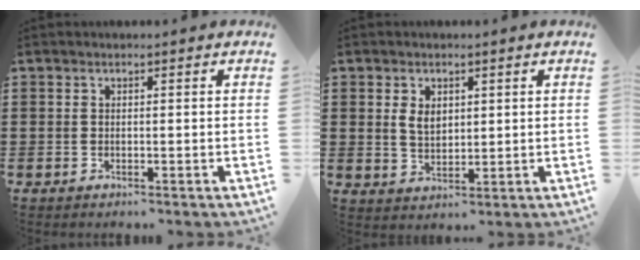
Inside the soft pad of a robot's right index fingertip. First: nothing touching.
{"total": 3.4, "force": [1.0, 2.3, 2.4], "torque": [-0.052, 0.008, 0.018]}